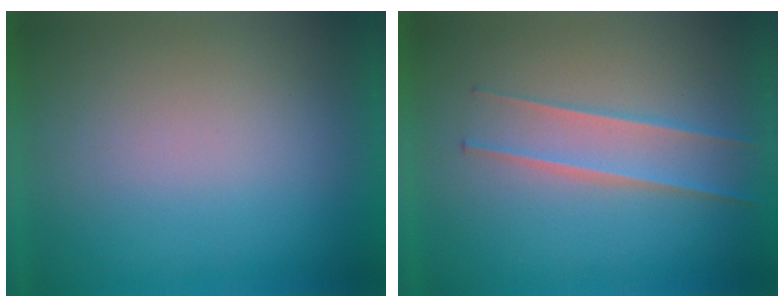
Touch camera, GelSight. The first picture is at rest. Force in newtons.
{"total": 2.4}